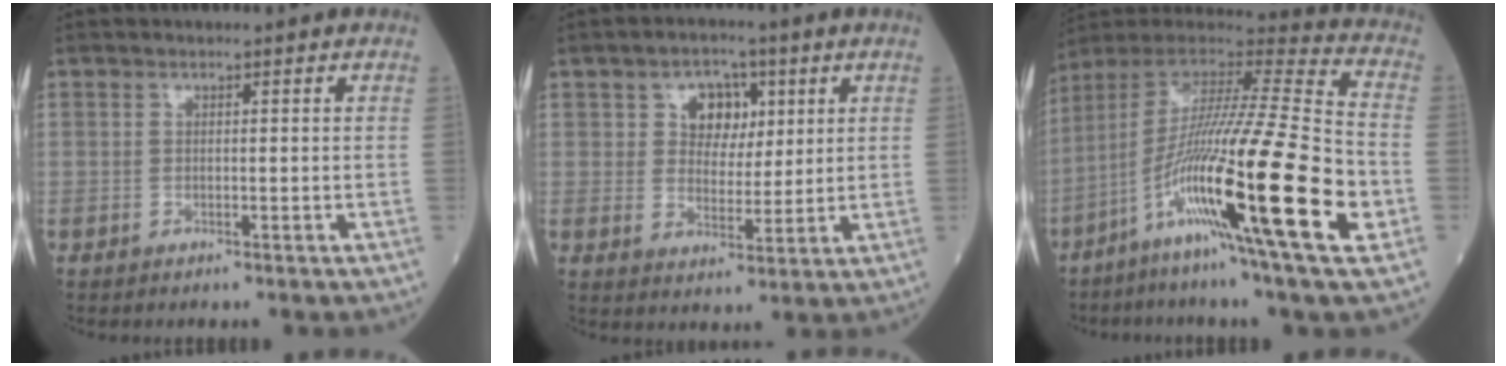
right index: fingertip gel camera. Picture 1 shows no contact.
{"total": 6.0, "force": [2.3, 4.3, 3.5], "torque": [-0.054, 0.013, 0.040]}
{"total": 28.4, "force": [-9.2, 0.7, 26.9], "torque": [-0.468, -0.056, -0.173]}